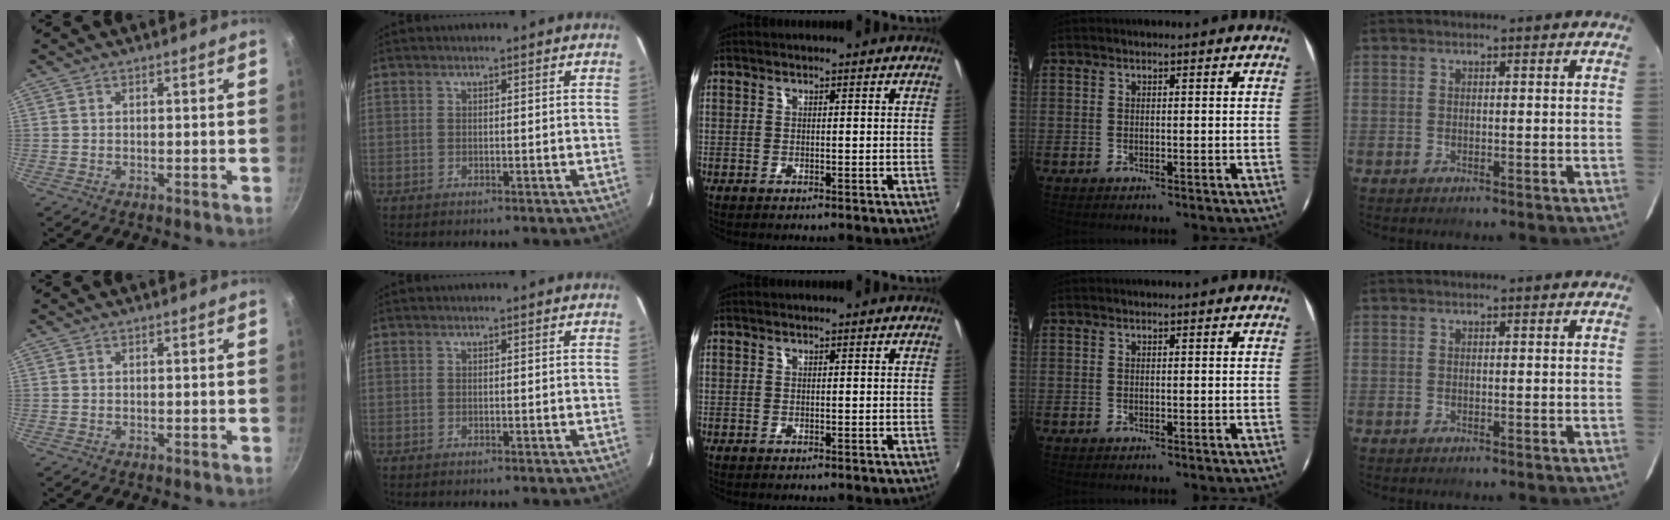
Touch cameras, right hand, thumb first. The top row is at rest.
{}